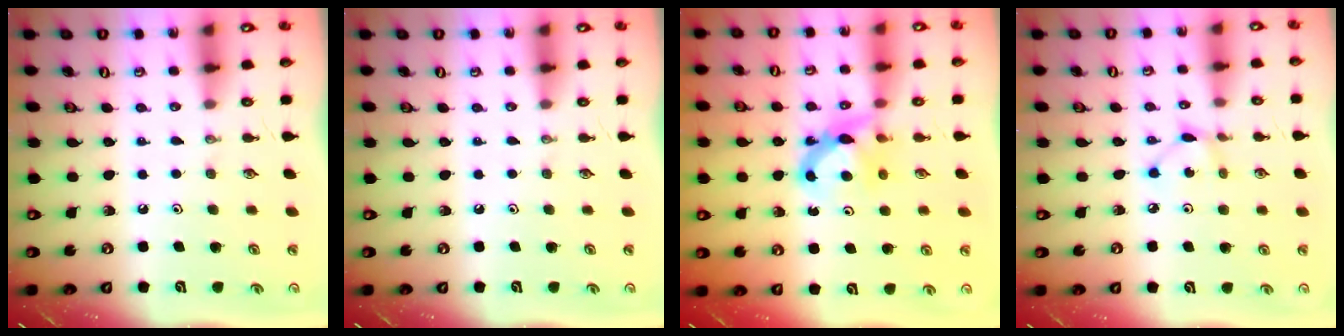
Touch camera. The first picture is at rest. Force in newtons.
{"total": 0.0}
{"total": 7.2, "press": 7.2, "slide": 0.5}
{"total": 2.8, "press": 2.8, "slide": 0.2}